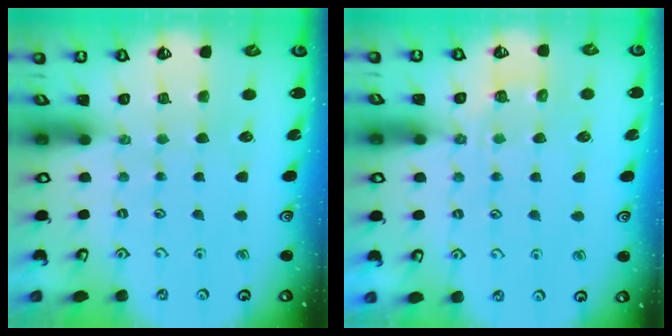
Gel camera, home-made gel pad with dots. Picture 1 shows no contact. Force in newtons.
{"total": 5.1, "press": 5.0, "slide": 1.0}